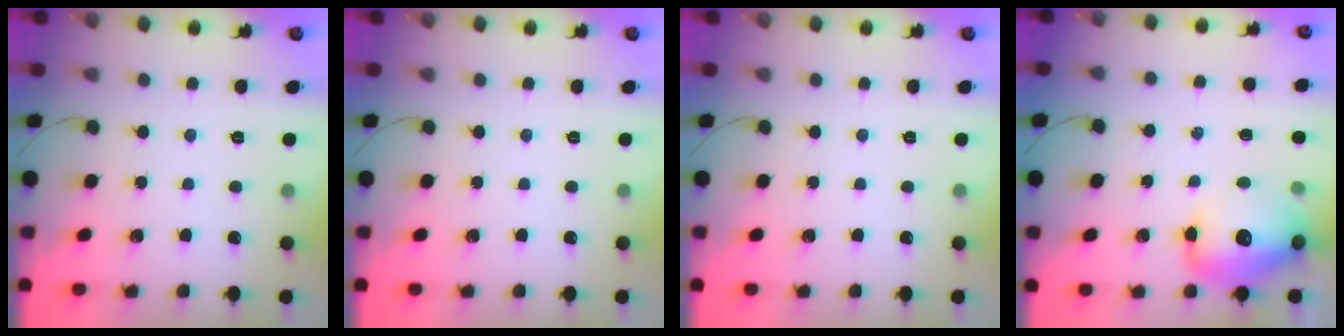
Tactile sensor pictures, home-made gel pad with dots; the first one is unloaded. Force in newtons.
{"total": 0.0}
{"total": 0.0}
{"total": 14.9, "press": 14.4, "slide": 4.1}